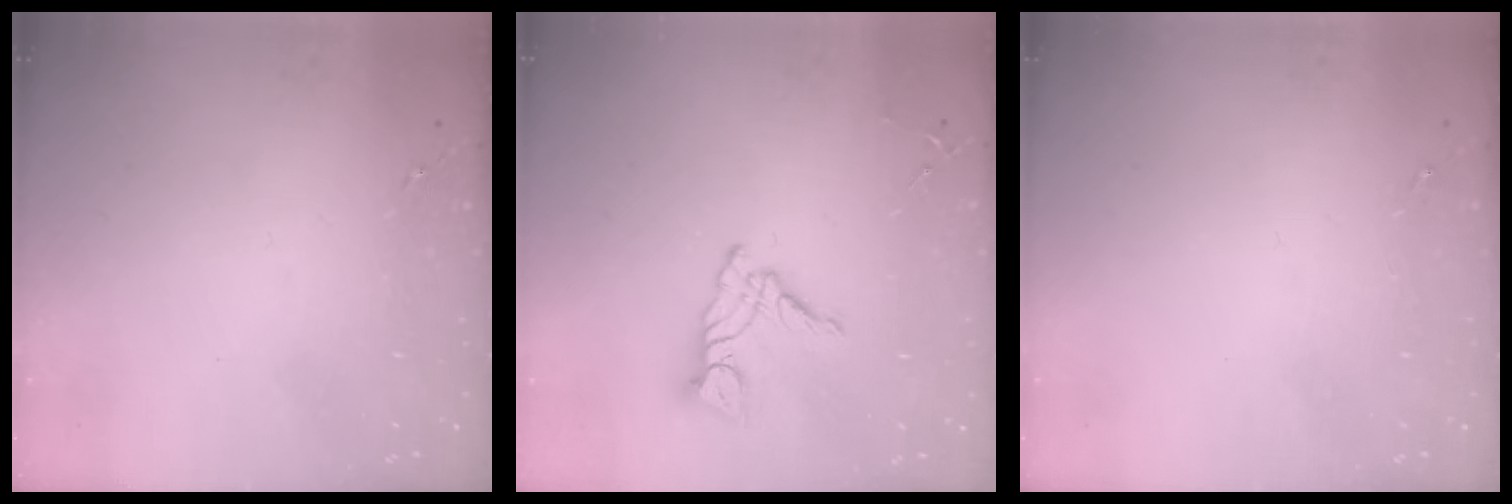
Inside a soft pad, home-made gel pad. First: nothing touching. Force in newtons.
{"total": 11.3, "press": 11.2, "slide": 1.1}
{"total": 0.0}